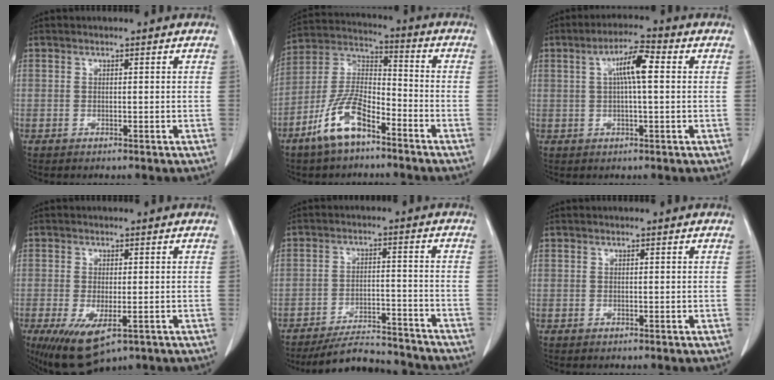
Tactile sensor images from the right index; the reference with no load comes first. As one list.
[{"total": 11.4, "force": [-7.0, 4.2, 8.1], "torque": [-0.177, 0.005, -0.135]}, {"total": 6.2, "force": [1.2, 0.8, 6.0], "torque": [-0.109, 0.015, 0.019]}, {"total": 8.9, "force": [-4.5, 3.4, 6.9], "torque": [-0.119, -0.023, -0.067]}, {"total": 11.0, "force": [-10.6, 1.9, 2.0], "torque": [-0.023, 0.009, -0.158]}, {"total": 0.0}]